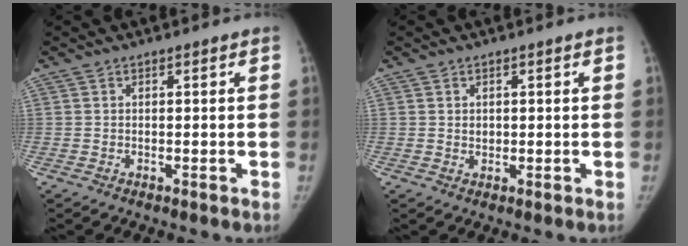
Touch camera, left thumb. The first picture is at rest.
{"total": 1.2, "force": [0.3, 1.0, 0.6], "torque": [-0.007, -0.001, 0.007]}